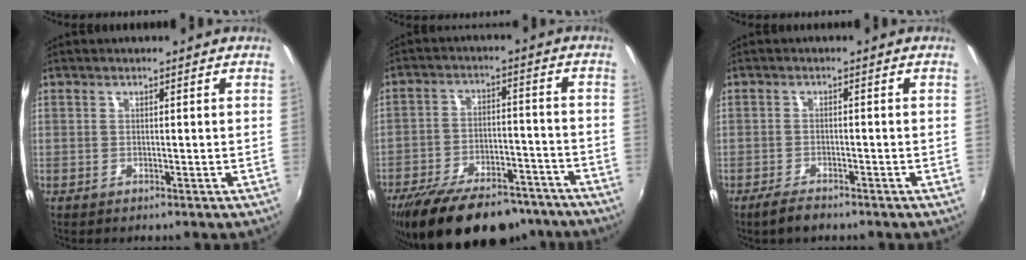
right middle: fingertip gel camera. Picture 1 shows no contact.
{"total": 22.3, "force": [-17.8, 8.8, 10.3], "torque": [-0.201, -0.007, -0.250]}
{"total": 3.4, "force": [-2.7, 1.0, 1.7], "torque": [-0.049, -0.007, -0.054]}